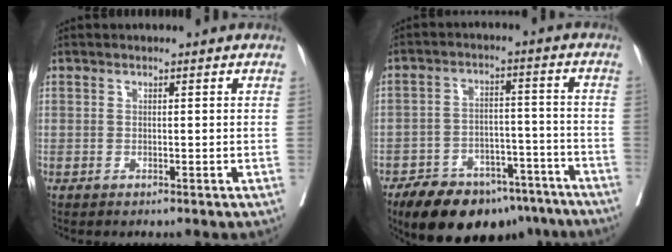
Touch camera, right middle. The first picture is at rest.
{"total": 17.3, "force": [-13.5, 7.5, 7.8], "torque": [-0.114, 0.012, -0.197]}